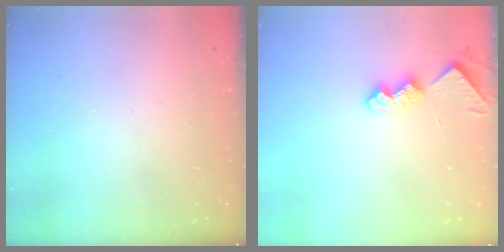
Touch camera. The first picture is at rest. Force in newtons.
{"total": 8.4, "press": 8.4, "slide": 0.4}